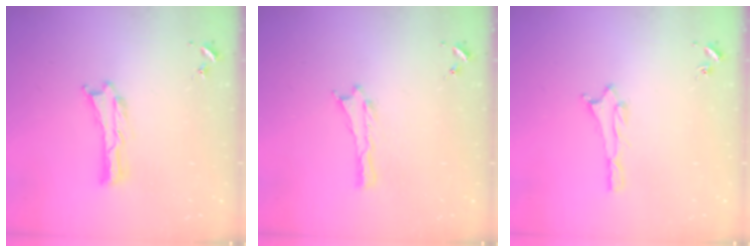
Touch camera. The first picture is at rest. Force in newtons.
{"total": 0.0}
{"total": 1.1, "press": 1.1, "slide": 0.1}